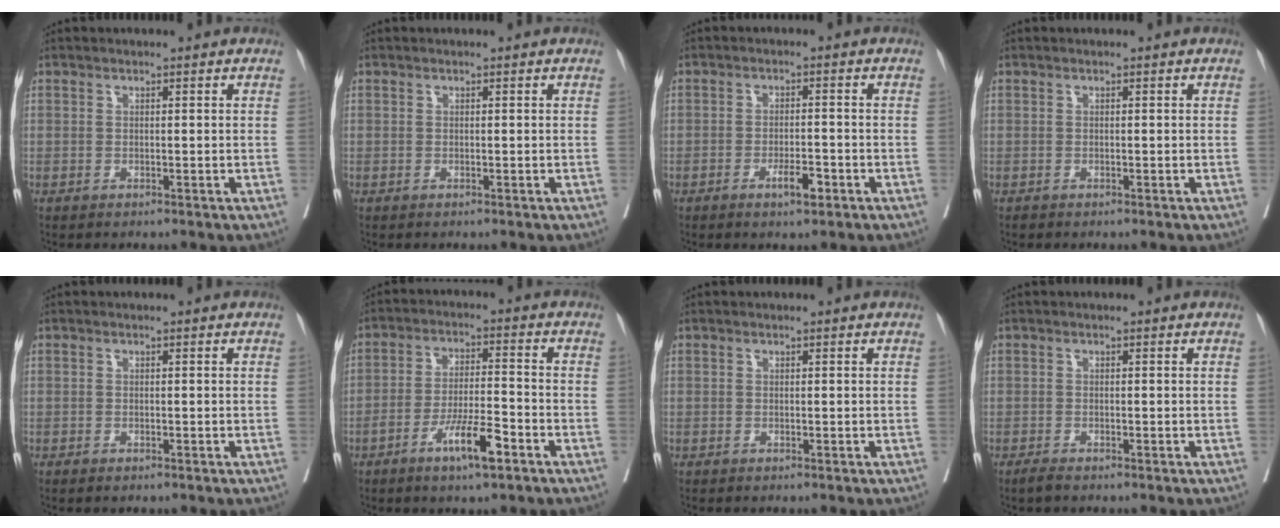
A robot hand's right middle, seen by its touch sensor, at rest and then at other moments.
{"total": 0.0}
{"total": 3.5, "force": [-1.9, 0.8, 2.8], "torque": [-0.045, 0.001, -0.030]}
{"total": 0.0}
{"total": 0.7, "force": [-0.5, 0.3, 0.3], "torque": [-0.007, -0.001, -0.005]}
{"total": 7.8, "force": [-4.4, 1.1, 6.4], "torque": [-0.115, -0.003, -0.076]}
{"total": 0.0}
{"total": 1.2, "force": [-1.0, 0.1, 0.7], "torque": [-0.024, -0.006, -0.018]}